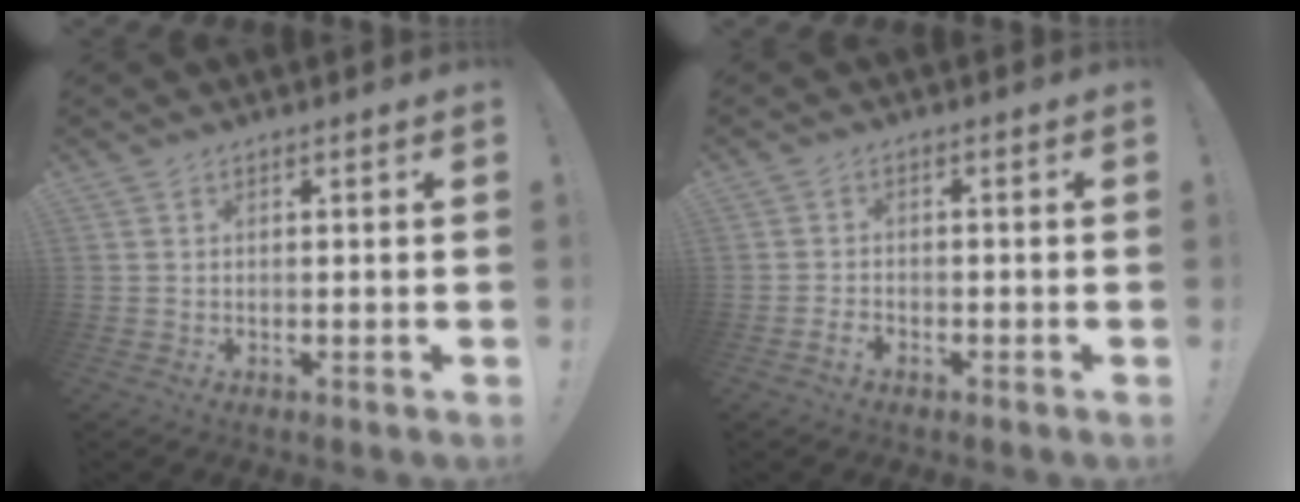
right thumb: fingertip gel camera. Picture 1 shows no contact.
{"total": 2.4, "force": [-1.8, 1.0, 1.2], "torque": [-0.016, 0.005, -0.033]}